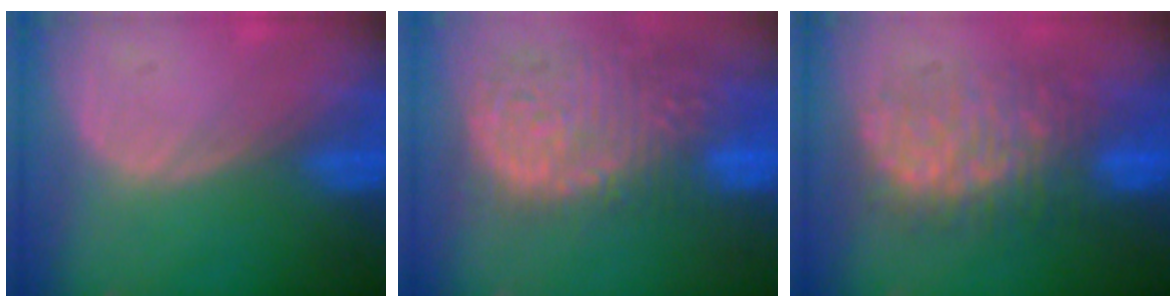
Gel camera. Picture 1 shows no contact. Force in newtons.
{"total": 15.1, "press": 12.5, "slide": 8.5}
{"total": 10.1, "press": 10.0, "slide": 1.1}